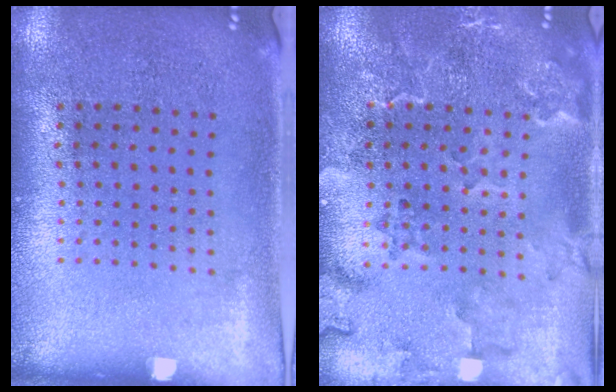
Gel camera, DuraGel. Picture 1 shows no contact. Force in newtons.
{"total": 2.3, "press": 2.1, "slide": 0.8}